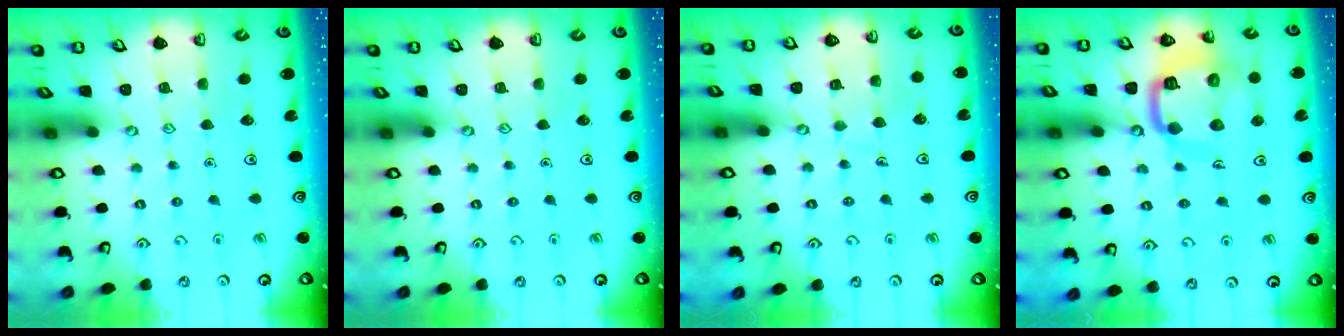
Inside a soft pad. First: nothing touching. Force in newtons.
{"total": 0.0}
{"total": 4.3, "press": 4.3, "slide": 0.4}
{"total": 15.3, "press": 15.2, "slide": 1.6}